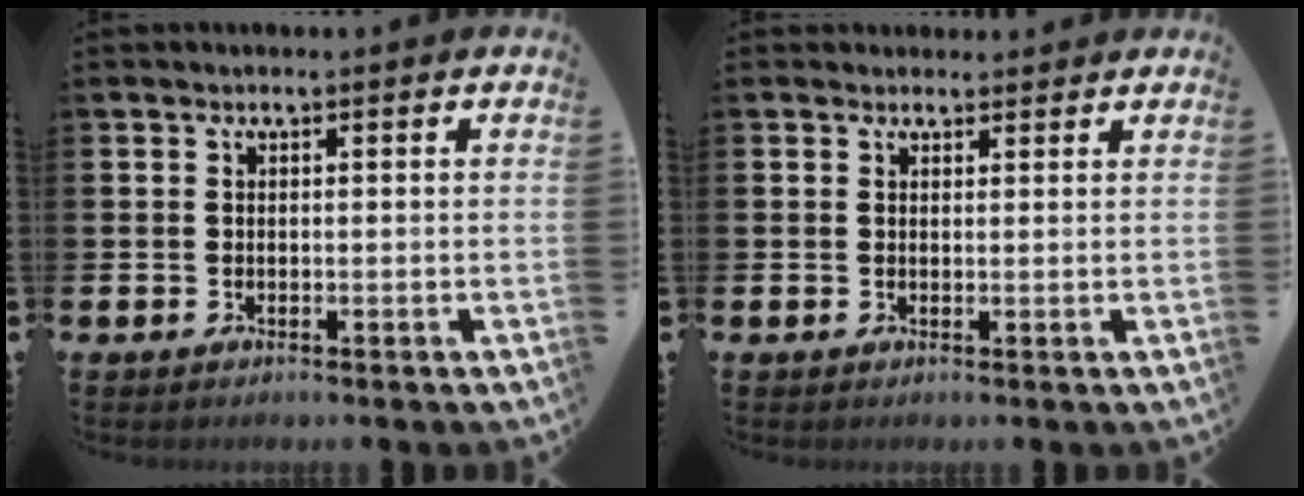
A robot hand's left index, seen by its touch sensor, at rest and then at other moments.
{"total": 1.5, "force": [1.3, 0.6, -0.1], "torque": [0.012, -0.001, 0.022]}